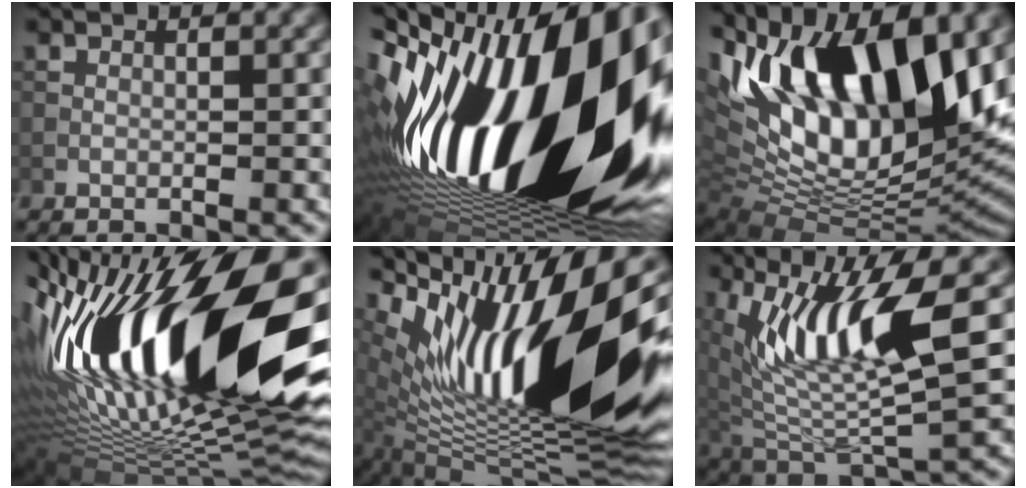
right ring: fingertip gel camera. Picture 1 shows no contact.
{"total": 22.6, "force": [-1.4, 10.8, 19.8], "torque": [-0.363, -0.022, -0.036]}
{"total": 18.4, "force": [6.5, 9.0, 14.6], "torque": [-0.249, 0.025, 0.100]}
{"total": 21.3, "force": [2.1, 8.2, 19.6], "torque": [-0.339, 0.001, 0.024]}
{"total": 18.4, "force": [5.2, 5.6, 16.8], "torque": [-0.291, 0.002, 0.082]}
{"total": 10.1, "force": [3.1, 2.7, 9.2], "torque": [-0.178, -0.012, 0.066]}